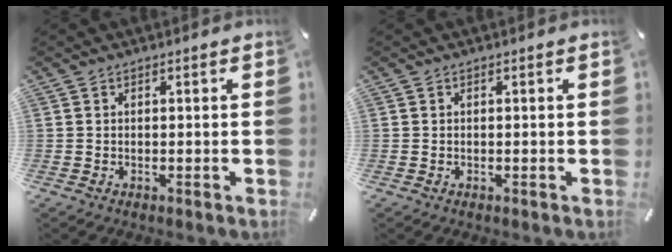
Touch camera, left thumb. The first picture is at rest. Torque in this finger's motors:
{"motor_torque": [-0.05, -0.03, -0.04, 0.00, 0.00]}